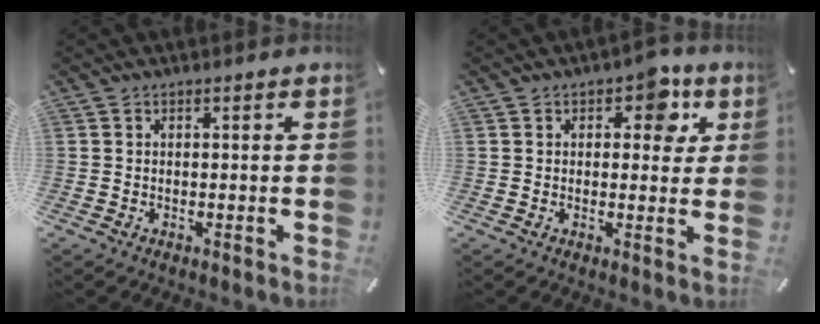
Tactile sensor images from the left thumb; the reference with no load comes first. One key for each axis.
{"total": 7.4, "fx": 3.1, "fy": 4.6, "fz": 4.8, "tx": -0.041, "ty": -0.008, "tz": 0.043}